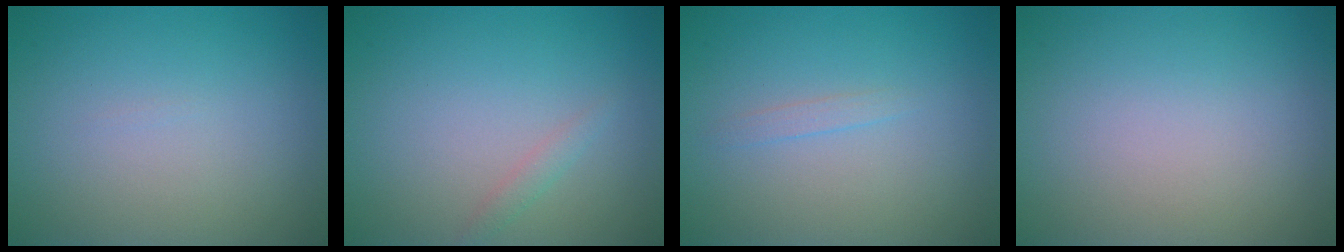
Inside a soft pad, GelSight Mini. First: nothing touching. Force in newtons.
{"total": 0.9, "press": 0.9, "slide": 0.0}
{"total": 0.7, "press": 0.7, "slide": 0.1}
{"total": 0.0}